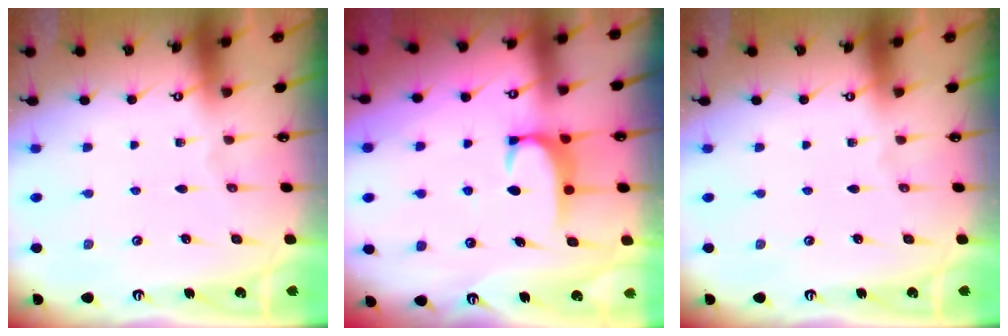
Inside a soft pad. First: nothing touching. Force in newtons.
{"total": 2.0, "press": 1.9, "slide": 0.6}
{"total": 0.0}